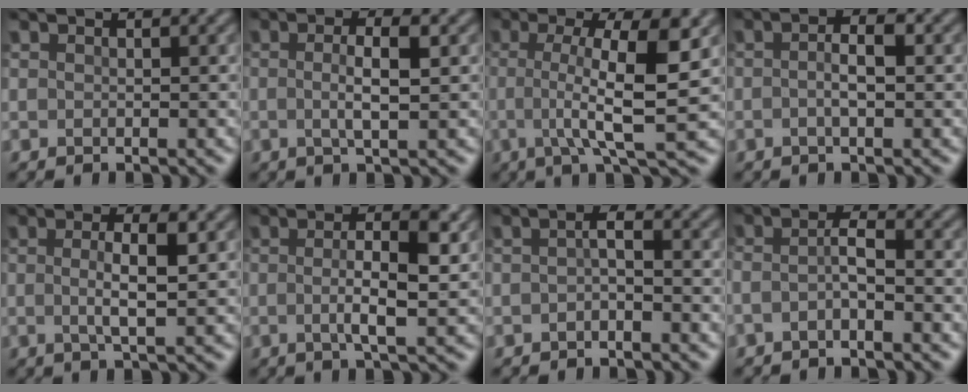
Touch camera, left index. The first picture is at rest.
{"total": 3.2, "force": [-0.2, 0.6, 3.1], "torque": [-0.059, 0.001, -0.007]}
{"total": 8.1, "force": [0.2, 1.9, 7.8], "torque": [-0.118, 0.001, -0.004]}
{"total": 2.5, "force": [-0.4, 0.8, 2.3], "torque": [-0.040, -0.004, -0.012]}
{"total": 3.7, "force": [-0.1, 0.8, 3.6], "torque": [-0.065, 0.000, -0.006]}
{"total": 5.3, "force": [-0.3, 1.3, 5.2], "torque": [-0.088, 0.001, -0.012]}
{"total": 1.6, "force": [-0.9, 0.3, 1.3], "torque": [-0.027, 0.000, -0.022]}
{"total": 2.1, "force": [-1.2, 0.4, 1.7], "torque": [-0.036, 0.003, -0.031]}